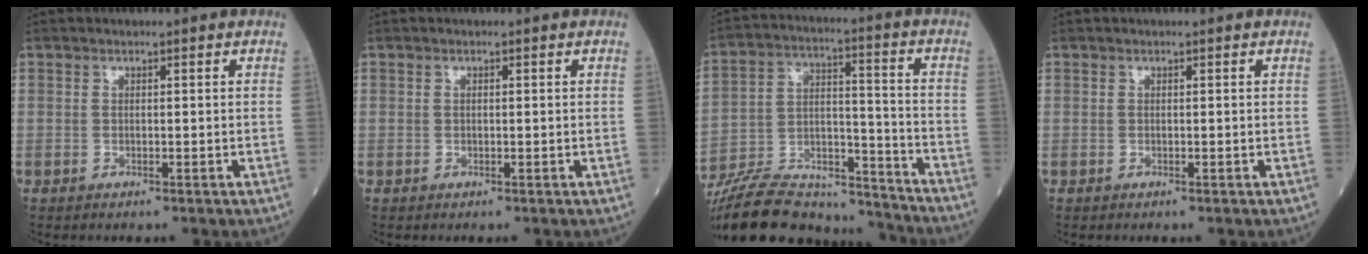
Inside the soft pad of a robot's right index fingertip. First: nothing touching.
{"total": 0.0}
{"total": 23.2, "force": [-21.5, 4.9, 7.3], "torque": [-0.163, 0.003, -0.347]}
{"total": 0.0}